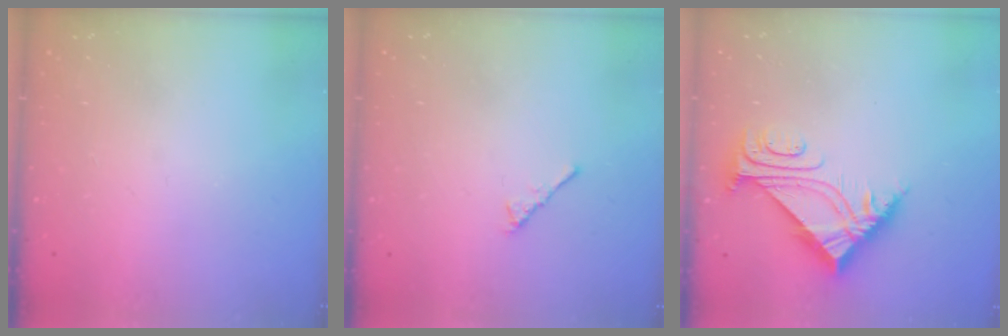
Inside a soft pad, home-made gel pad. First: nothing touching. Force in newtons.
{"total": 2.9, "press": 2.8, "slide": 0.7}
{"total": 7.0, "press": 7.0, "slide": 0.7}